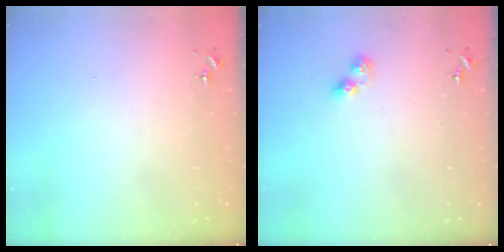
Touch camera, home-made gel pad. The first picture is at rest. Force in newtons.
{"total": 5.7, "press": 5.7, "slide": 0.5}